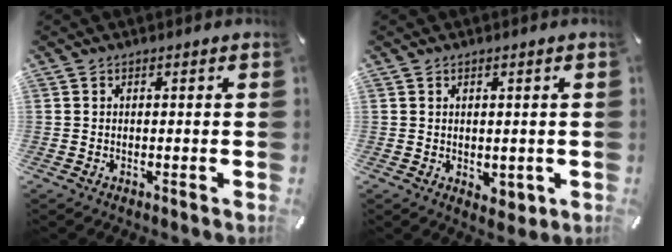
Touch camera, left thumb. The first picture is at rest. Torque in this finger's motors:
{"motor_torque": [-0.03, 0.09, 0.40, 0.06, 0.01]}